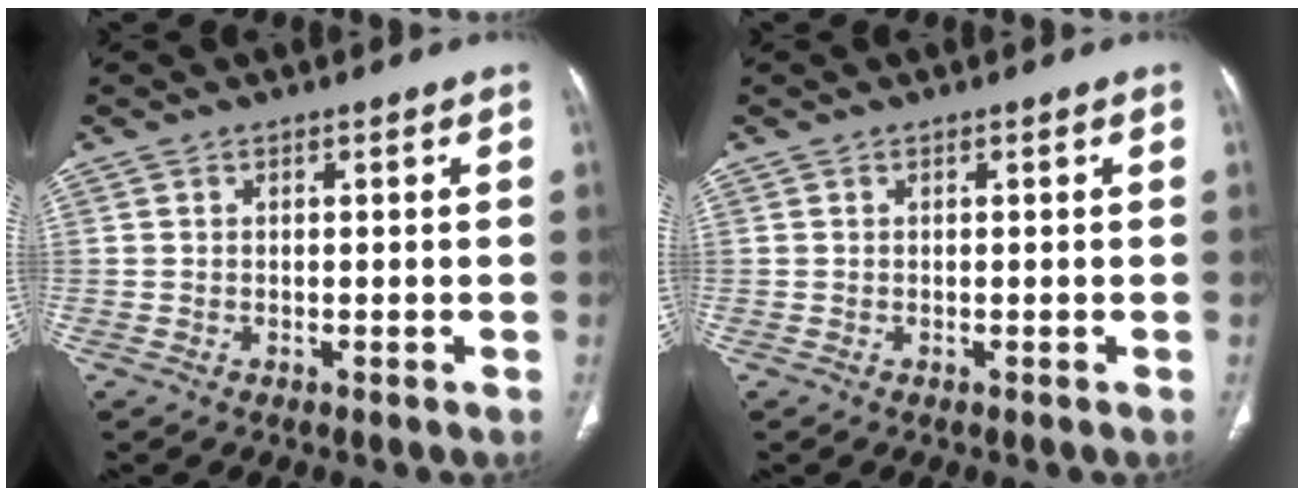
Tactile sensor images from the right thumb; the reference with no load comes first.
{"total": 0.0}